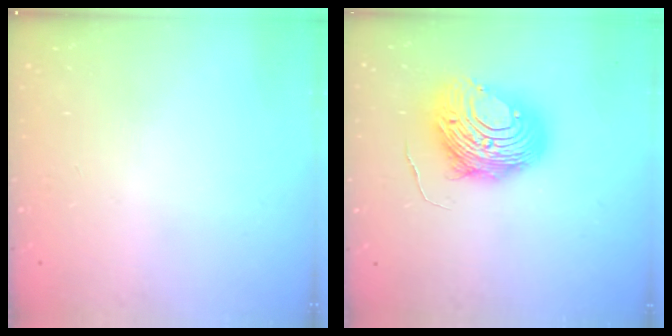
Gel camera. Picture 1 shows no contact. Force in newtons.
{"total": 13.6, "press": 13.5, "slide": 1.3}